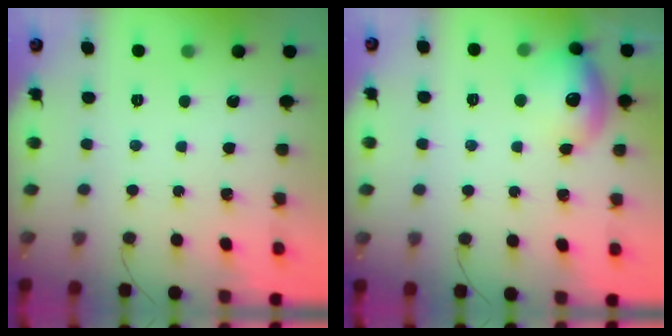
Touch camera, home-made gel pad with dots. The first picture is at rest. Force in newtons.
{"total": 11.8, "press": 11.7, "slide": 1.6}